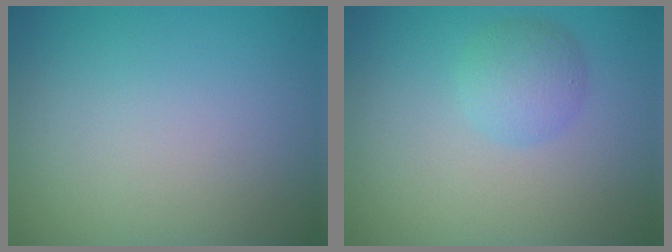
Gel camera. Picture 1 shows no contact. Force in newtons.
{"total": 2.7, "press": 2.7, "slide": 0.1}